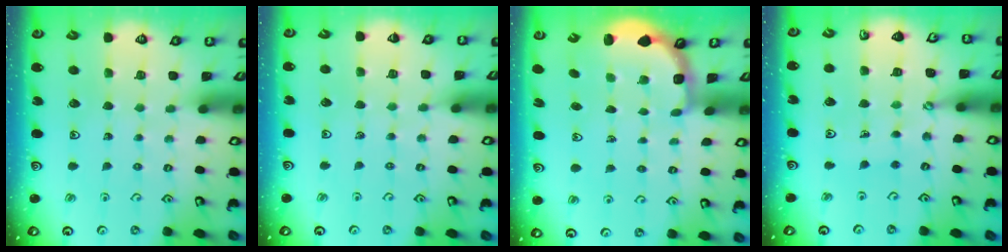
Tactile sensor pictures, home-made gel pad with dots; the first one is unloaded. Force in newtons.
{"total": 2.0, "press": 2.0, "slide": 0.3}
{"total": 2.8, "press": 2.2, "slide": 1.7}
{"total": 4.1, "press": 3.8, "slide": 1.4}